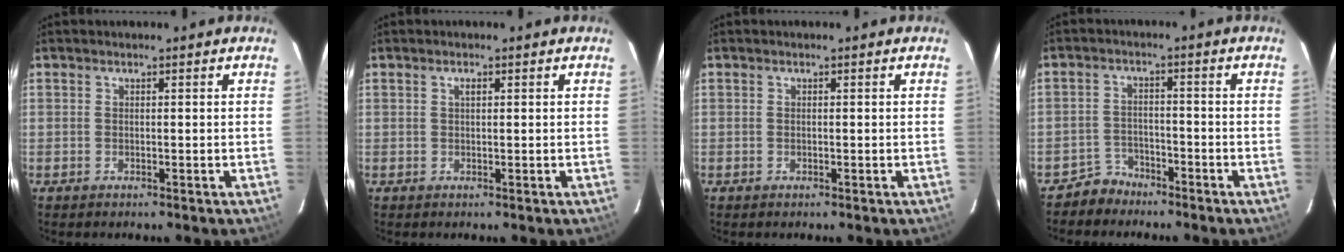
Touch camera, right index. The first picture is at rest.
{"total": 0.9, "force": [0.3, 0.4, 0.7], "torque": [-0.013, 0.005, 0.005]}
{"total": 0.0}
{"total": 3.6, "force": [-2.9, 2.0, 0.0], "torque": [-0.006, 0.013, -0.053]}